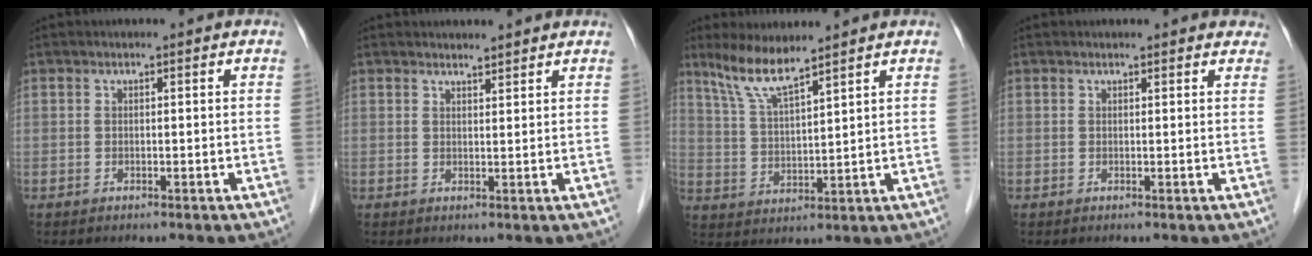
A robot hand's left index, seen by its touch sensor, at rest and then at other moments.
{"total": 2.2, "force": [2.2, 0.2, 0.2], "torque": [-0.011, 0.005, 0.031]}
{"total": 6.7, "force": [5.6, 0.0, 3.7], "torque": [-0.083, -0.003, 0.116]}
{"total": 5.0, "force": [4.7, 1.6, 1.1], "torque": [-0.001, 0.011, 0.038]}